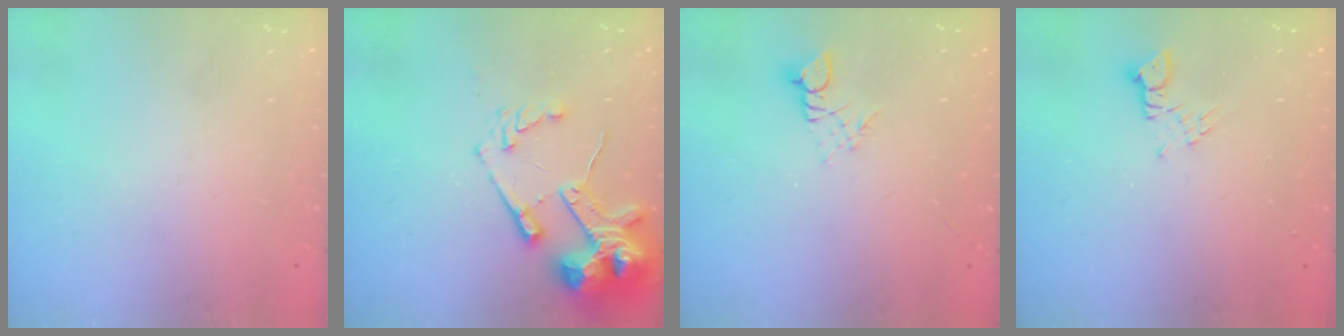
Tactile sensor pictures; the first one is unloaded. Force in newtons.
{"total": 17.2, "press": 17.0, "slide": 2.3}
{"total": 2.7, "press": 2.7, "slide": 0.3}
{"total": 2.4, "press": 2.3, "slide": 0.3}